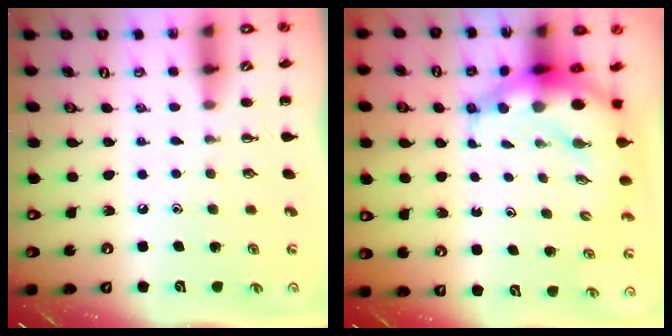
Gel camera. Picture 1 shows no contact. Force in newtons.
{"total": 9.8, "press": 9.5, "slide": 2.3}